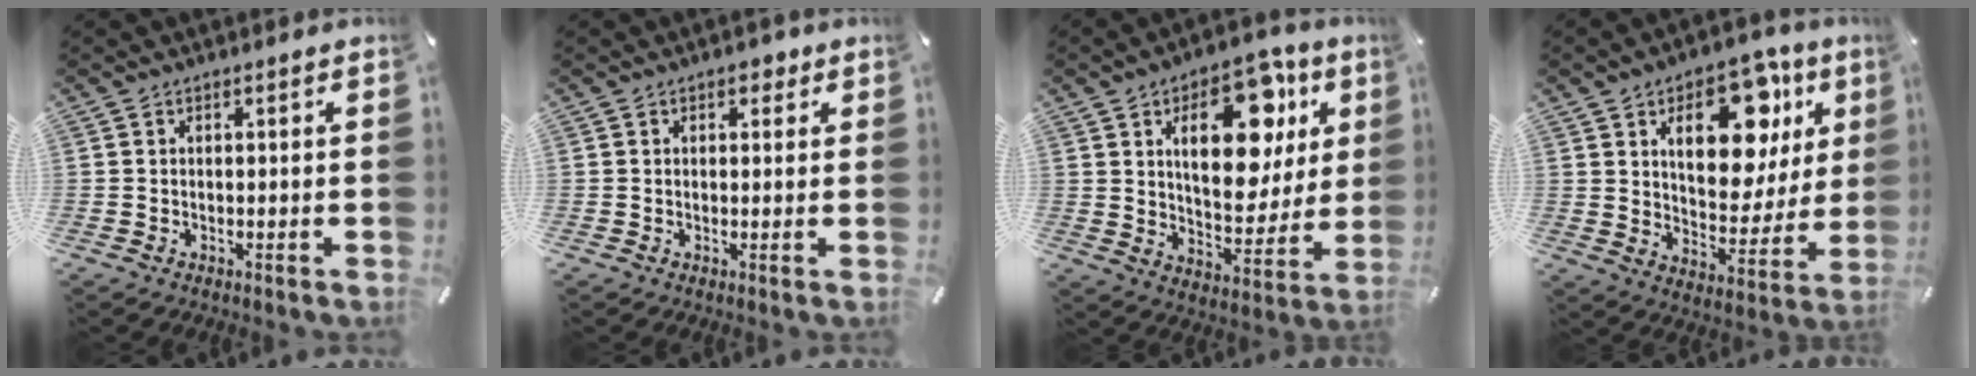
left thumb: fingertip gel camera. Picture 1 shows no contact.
{"total": 2.4, "force": [1.1, 1.7, 1.3], "torque": [-0.005, -0.003, 0.012]}
{"total": 20.7, "force": [8.8, 11.4, 14.9], "torque": [-0.201, -0.034, 0.142]}
{"total": 19.3, "force": [8.9, 11.1, 13.1], "torque": [-0.185, -0.034, 0.148]}